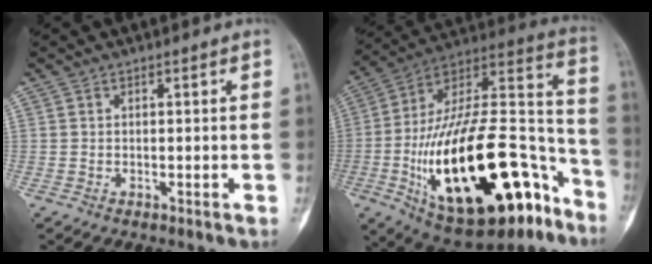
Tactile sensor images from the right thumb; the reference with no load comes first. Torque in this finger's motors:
{"motor_torque": [0.86, 1.29, 2.35, -0.41, 0.85]}